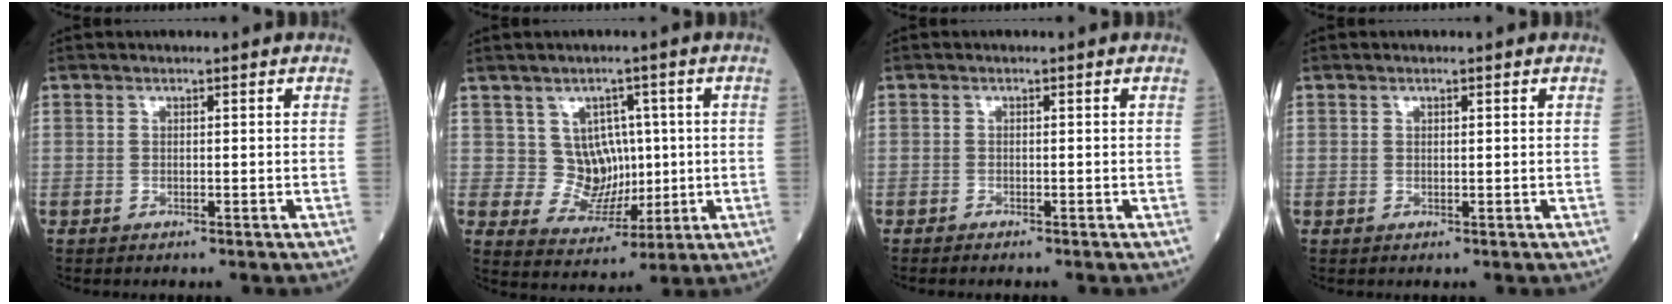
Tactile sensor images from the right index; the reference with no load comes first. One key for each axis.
{"total": 6.4, "fx": 1.3, "fy": 5.5, "fz": 2.9, "tx": -0.038, "ty": 0.009, "tz": 0.038}
{"total": 1.4, "fx": -1.2, "fy": -0.1, "fz": 0.7, "tx": -0.010, "ty": 0.000, "tz": -0.013}
{"total": 0.0}